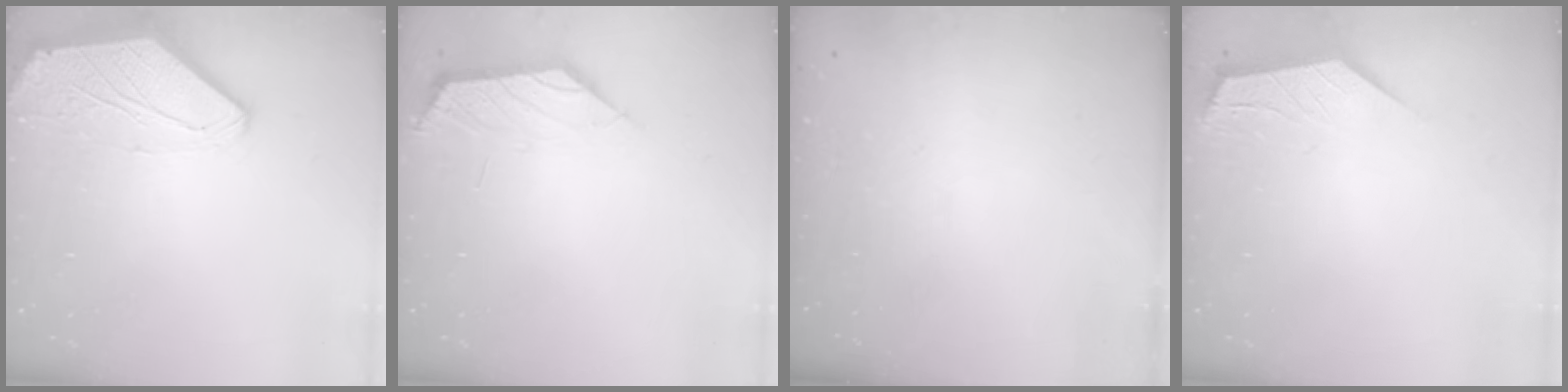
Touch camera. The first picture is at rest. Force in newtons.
{"total": 2.1, "press": 2.0, "slide": 0.3}
{"total": 0.0}
{"total": 2.6, "press": 2.6, "slide": 0.4}